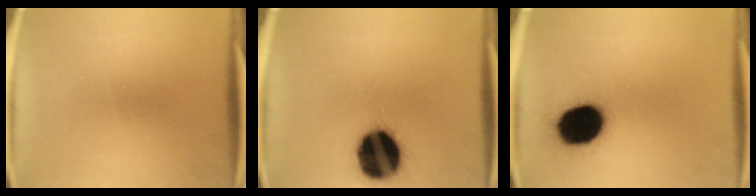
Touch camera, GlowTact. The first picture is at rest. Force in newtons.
{"total": 19.8}
{"total": 17.4}